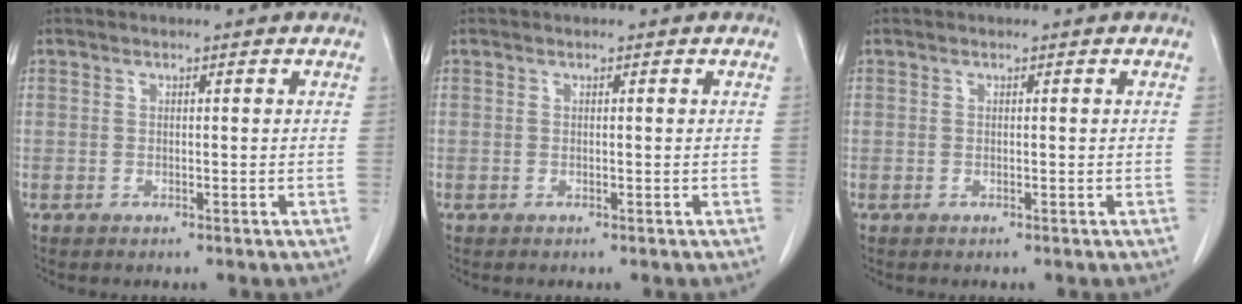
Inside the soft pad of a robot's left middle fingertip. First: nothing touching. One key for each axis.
{"total": 0.0}
{"total": 0.0}